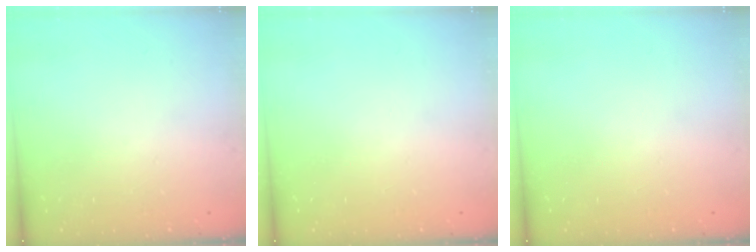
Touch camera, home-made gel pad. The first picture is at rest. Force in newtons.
{"total": 0.0}
{"total": 0.0}